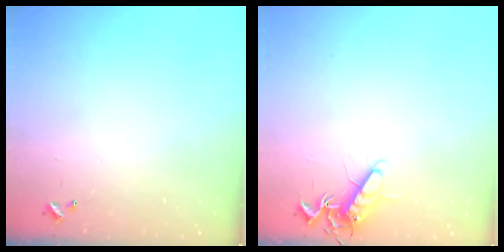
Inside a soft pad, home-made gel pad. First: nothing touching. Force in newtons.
{"total": 11.1, "press": 11.1, "slide": 0.3}